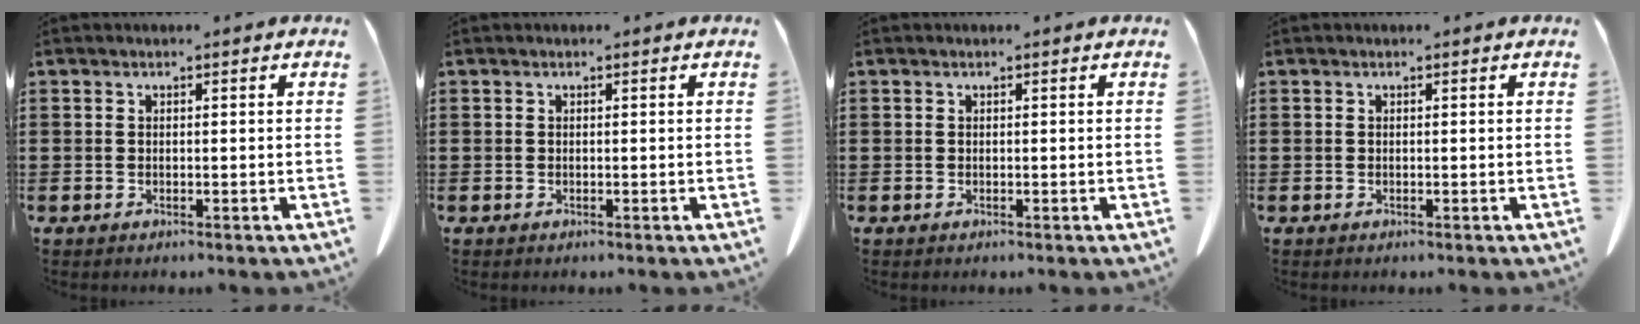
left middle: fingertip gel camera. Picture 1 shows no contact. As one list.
[{"total": 0.0}, {"total": 0.0}, {"total": 0.0}]